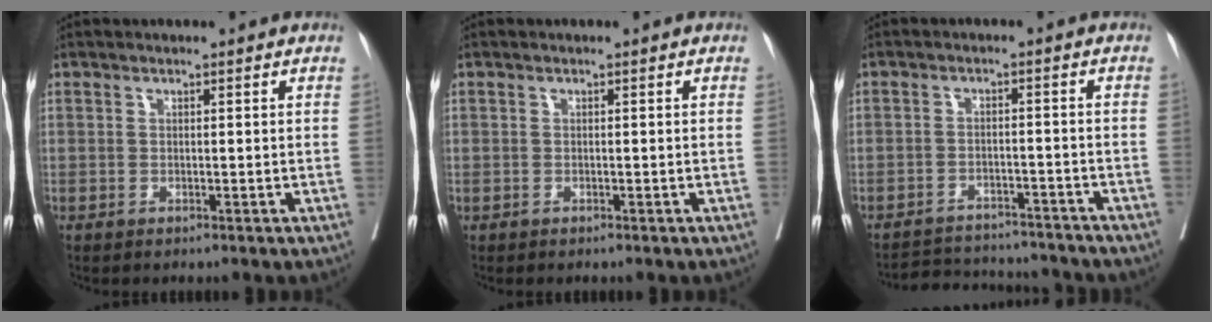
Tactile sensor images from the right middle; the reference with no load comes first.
{"total": 0.0}
{"total": 11.9, "force": [-11.4, 2.7, 2.4], "torque": [-0.042, 0.010, -0.151]}